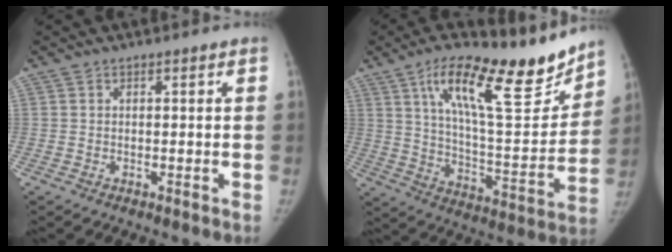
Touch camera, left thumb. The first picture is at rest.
{"total": 23.7, "force": [16.1, 6.6, 16.1], "torque": [-0.214, -0.072, 0.269]}